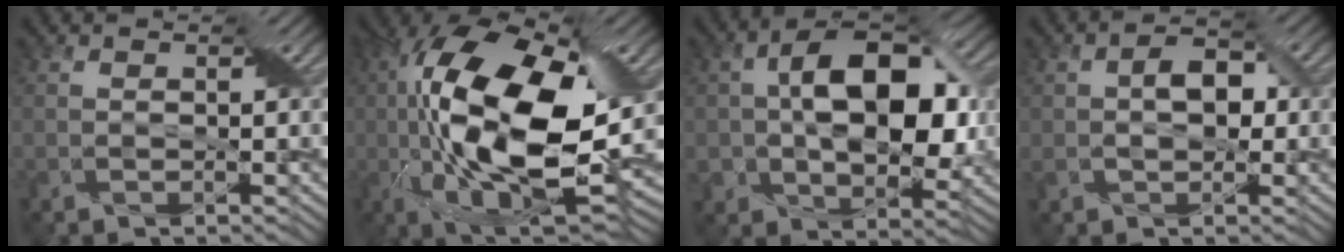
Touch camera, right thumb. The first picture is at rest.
{"total": 20.6, "force": [-0.4, 9.3, 18.4], "torque": [-0.356, 0.011, -0.027]}
{"total": 13.4, "force": [1.2, 8.3, 10.4], "torque": [-0.170, 0.007, 0.017]}
{"total": 4.7, "force": [0.0, 3.1, 3.5], "torque": [-0.062, 0.008, -0.003]}